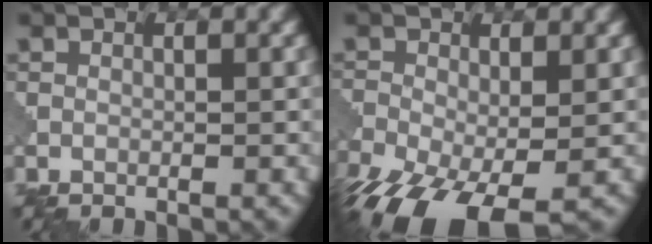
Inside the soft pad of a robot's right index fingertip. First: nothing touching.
{"total": 9.8, "force": [-6.1, 3.6, 6.7], "torque": [-0.150, -0.059, -0.092]}